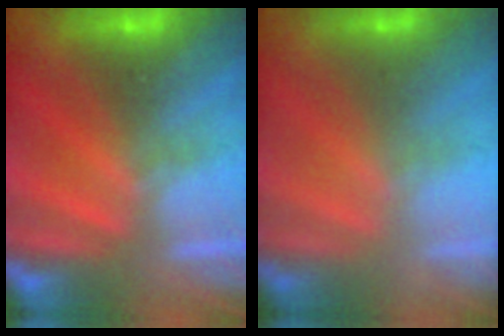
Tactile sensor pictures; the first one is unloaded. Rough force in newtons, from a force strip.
{"total": 1.7}